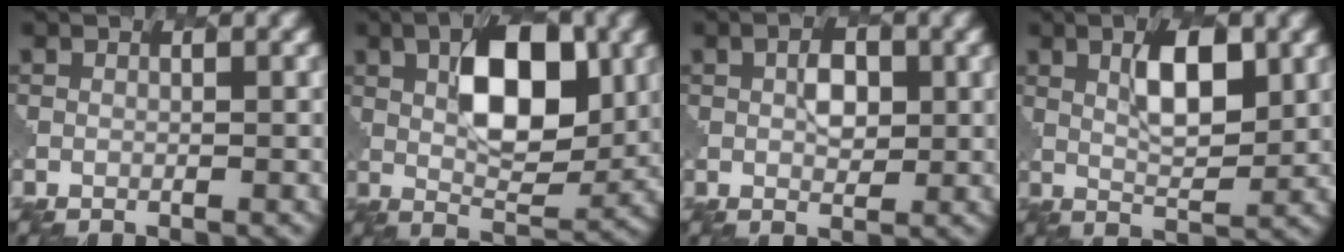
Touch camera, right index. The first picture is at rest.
{"total": 8.4, "force": [2.2, 4.0, 7.1], "torque": [-0.103, 0.006, 0.035]}
{"total": 2.4, "force": [0.7, 1.5, 1.8], "torque": [-0.026, 0.001, 0.011]}
{"total": 5.0, "force": [1.9, 1.8, 4.2], "torque": [-0.072, -0.001, 0.034]}